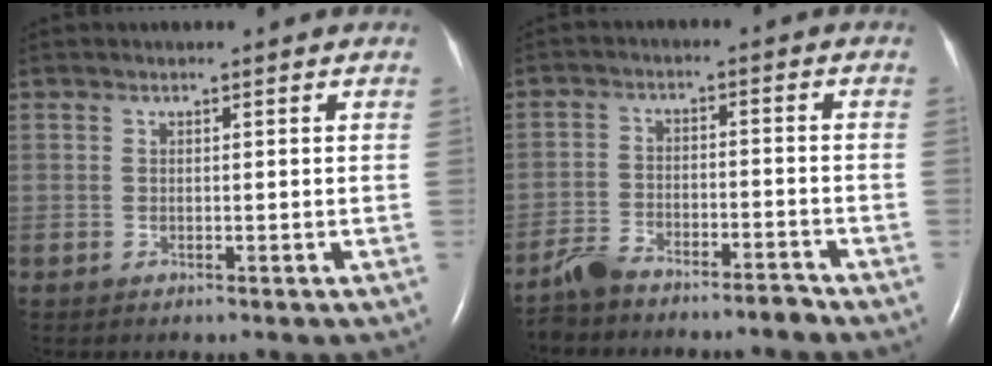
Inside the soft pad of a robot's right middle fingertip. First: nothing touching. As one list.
[{"total": 5.5, "force": [-5.2, 0.7, 1.5], "torque": [-0.031, -0.001, -0.095]}]